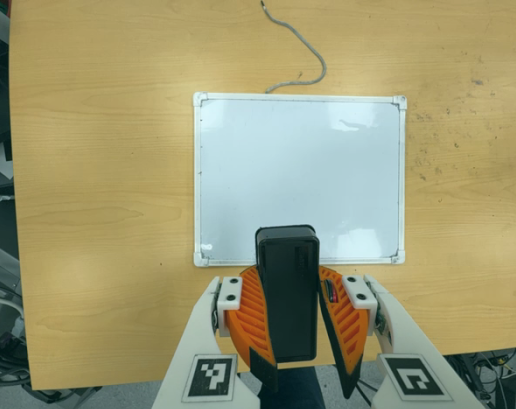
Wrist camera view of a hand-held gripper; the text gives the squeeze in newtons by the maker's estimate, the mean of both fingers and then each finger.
{"total": 11.0, "left": 10.2, "right": 11.8}